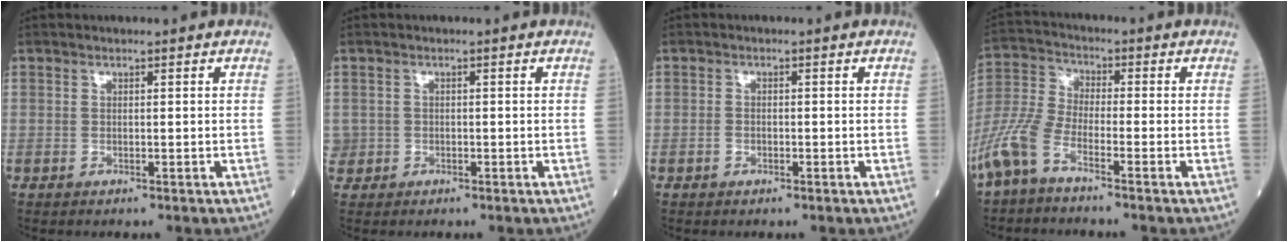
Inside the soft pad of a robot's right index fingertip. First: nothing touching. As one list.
[{"total": 1.9, "force": [-0.3, 1.8, 0.2], "torque": [0.003, 0.006, -0.002]}, {"total": 1.0, "force": [-0.5, 0.7, 0.4], "torque": [-0.012, 0.002, -0.006]}, {"total": 7.7, "force": [-5.1, 1.8, 5.5], "torque": [-0.146, -0.011, -0.120]}]